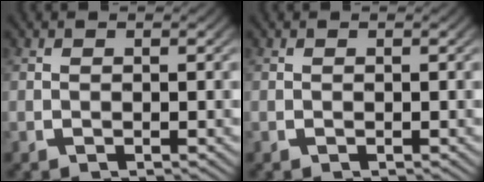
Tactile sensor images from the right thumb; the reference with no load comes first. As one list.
[{"total": 0.0}]